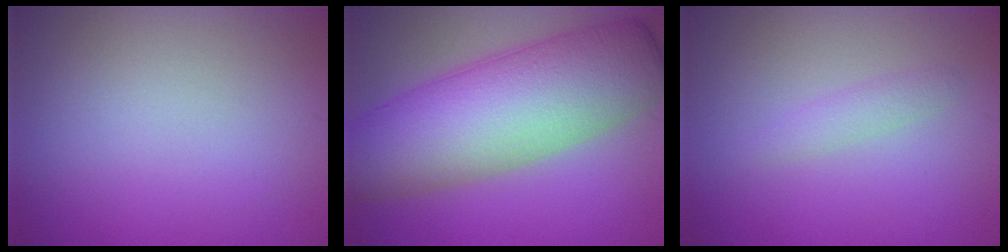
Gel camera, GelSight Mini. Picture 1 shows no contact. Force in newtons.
{"total": 12.3, "press": 12.3, "slide": 0.4}
{"total": 1.3, "press": 1.3, "slide": 0.0}